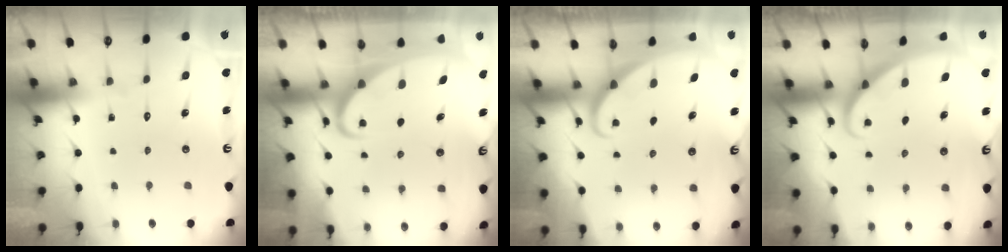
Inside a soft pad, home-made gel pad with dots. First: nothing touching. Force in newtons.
{"total": 3.6, "press": 3.6, "slide": 0.4}
{"total": 1.4, "press": 1.4, "slide": 0.1}
{"total": 2.1, "press": 2.1, "slide": 0.1}